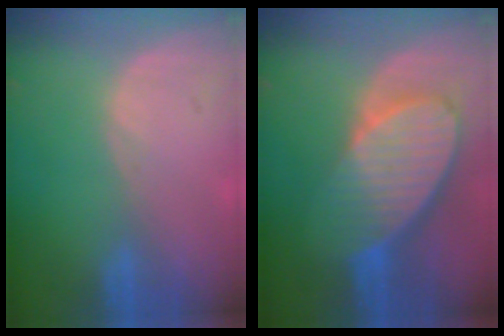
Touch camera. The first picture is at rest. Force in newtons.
{"total": 10.2, "press": 9.0, "slide": 4.8}